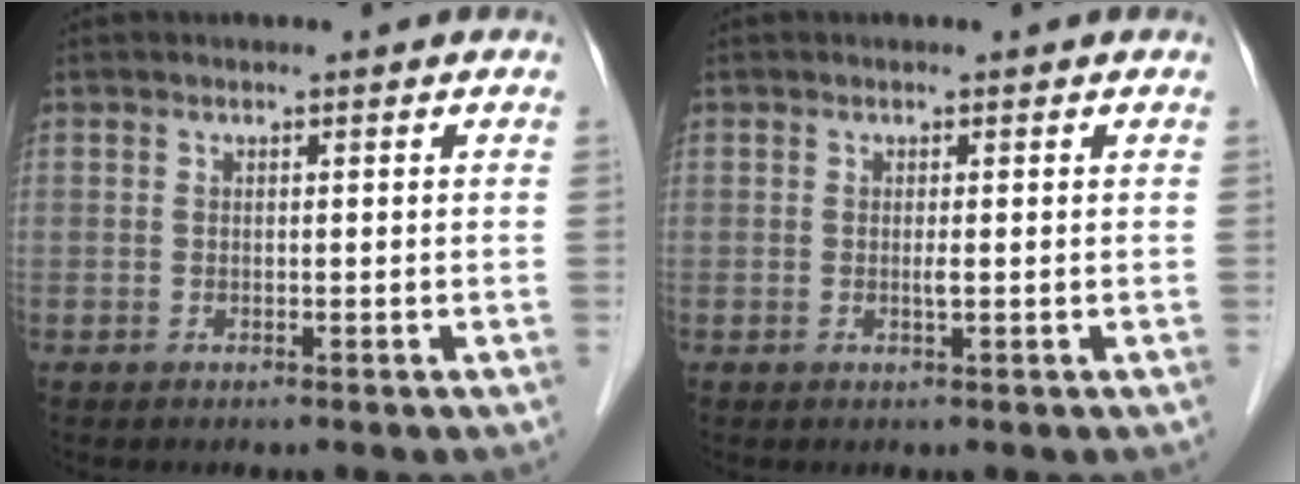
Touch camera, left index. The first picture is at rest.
{"total": 0.7, "force": [0.0, 0.0, 0.7], "torque": [-0.016, -0.002, 0.000]}